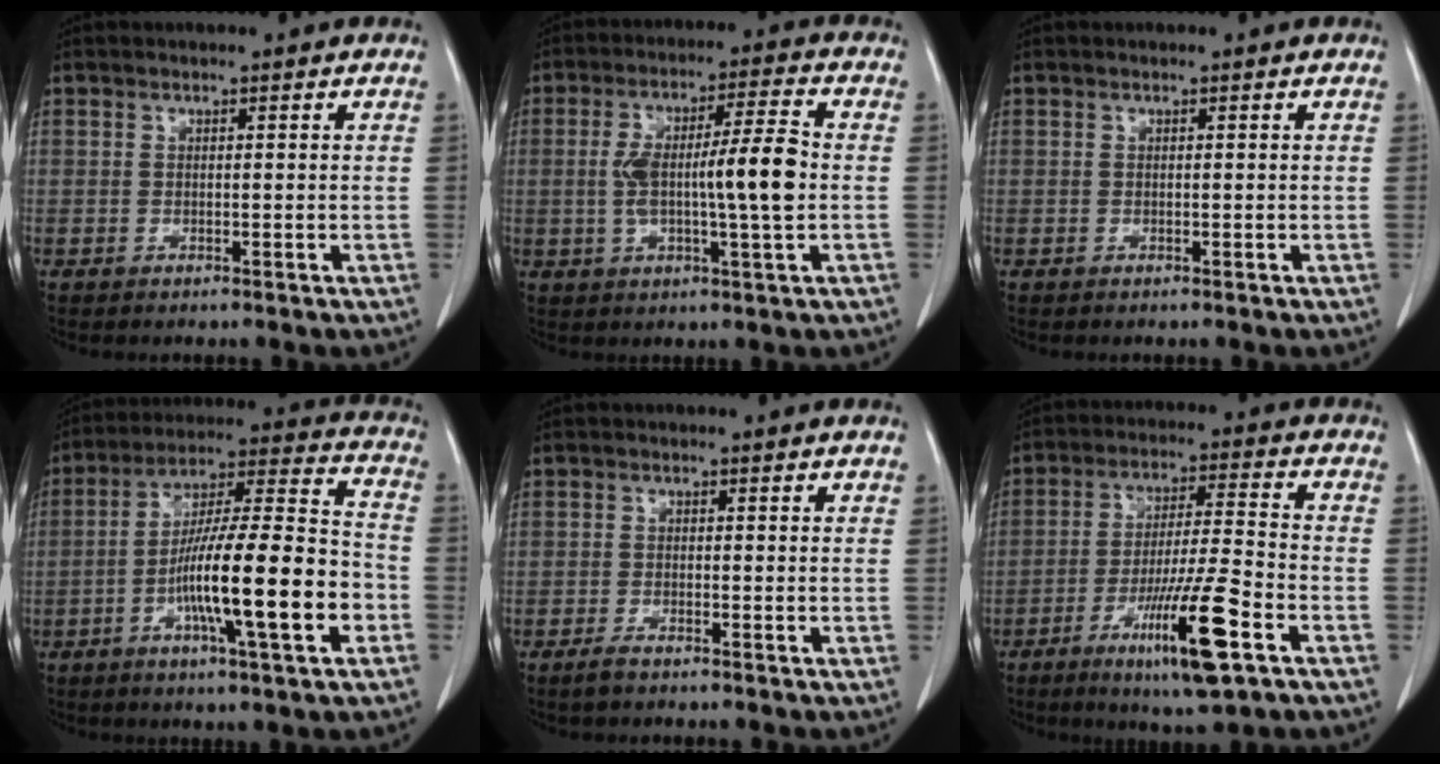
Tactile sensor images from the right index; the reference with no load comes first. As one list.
[{"total": 11.5, "force": [-0.7, 1.1, 11.4], "torque": [-0.201, 0.015, -0.013]}, {"total": 0.0}, {"total": 18.6, "force": [-5.7, 1.5, 17.7], "torque": [-0.297, 0.002, -0.093]}, {"total": 1.5, "force": [-1.2, 0.3, 0.7], "torque": [-0.018, -0.002, -0.026]}, {"total": 13.5, "force": [-6.5, 0.5, 11.9], "torque": [-0.210, -0.021, -0.110]}]